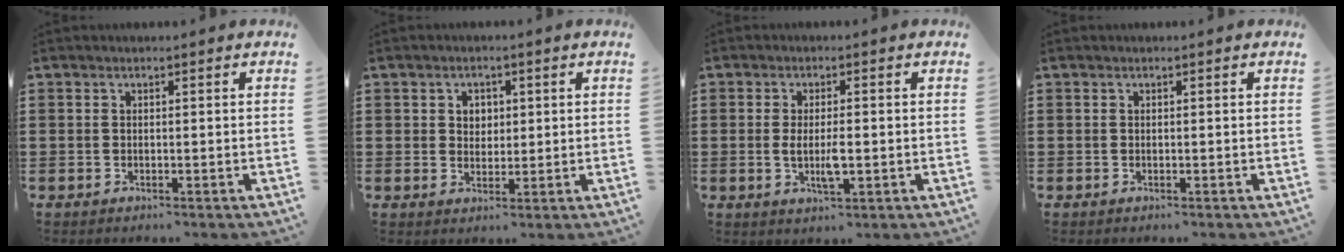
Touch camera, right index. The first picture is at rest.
{"total": 2.3, "force": [0.8, 2.1, 0.8], "torque": [-0.024, 0.012, 0.011]}
{"total": 4.3, "force": [-0.5, 1.2, 4.1], "torque": [-0.086, -0.006, -0.014]}
{"total": 0.0}